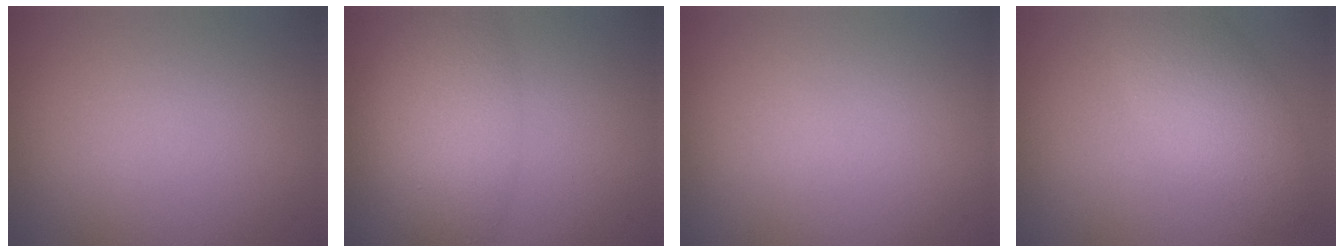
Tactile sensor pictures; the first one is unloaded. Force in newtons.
{"total": 5.1, "press": 5.1, "slide": 0.4}
{"total": 0.0}
{"total": 4.3, "press": 4.3, "slide": 0.3}